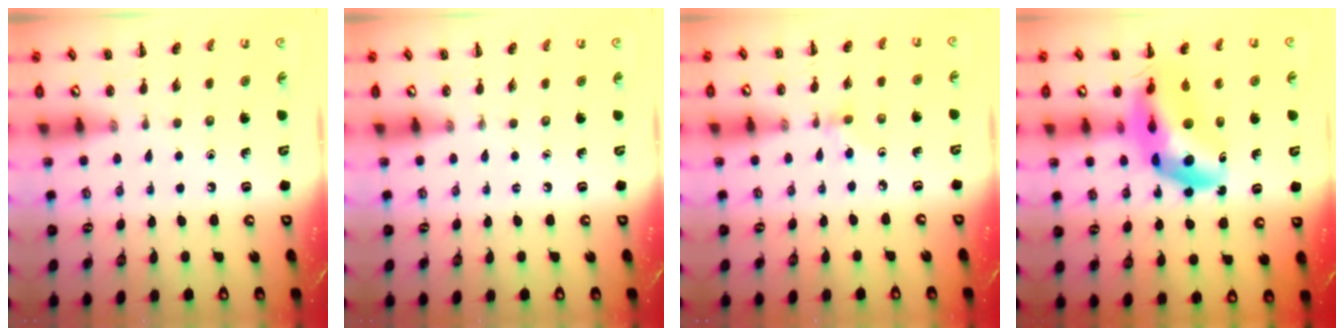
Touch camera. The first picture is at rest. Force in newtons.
{"total": 0.0}
{"total": 2.6, "press": 2.4, "slide": 1.1}
{"total": 15.9, "press": 15.3, "slide": 4.5}